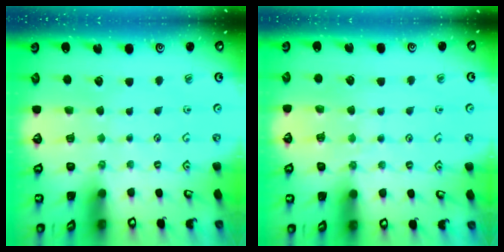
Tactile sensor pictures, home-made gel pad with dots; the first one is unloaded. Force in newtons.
{"total": 7.4, "press": 7.3, "slide": 0.8}